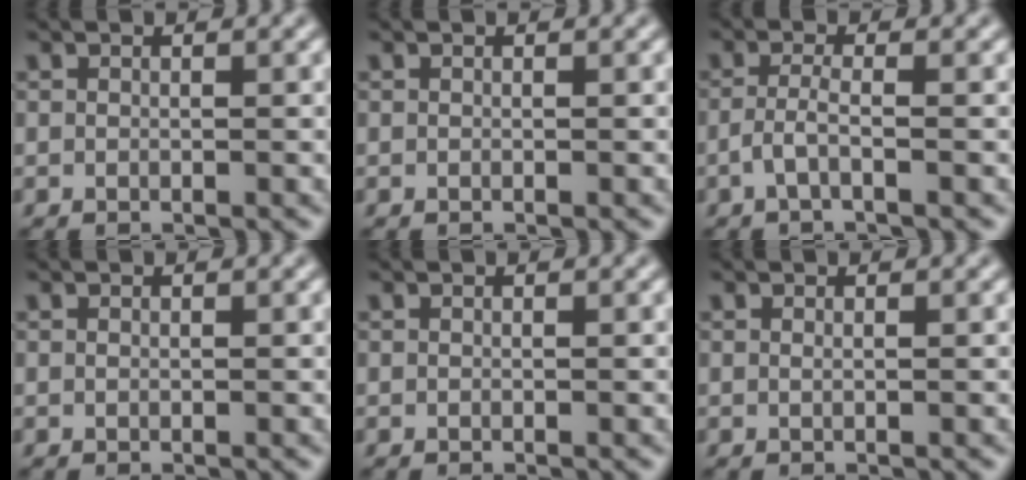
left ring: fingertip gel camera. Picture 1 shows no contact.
{"total": 0.0}
{"total": 1.8, "force": [-0.7, 0.4, 1.6], "torque": [-0.034, 0.003, -0.020]}
{"total": 0.0}
{"total": 0.0}
{"total": 0.0}